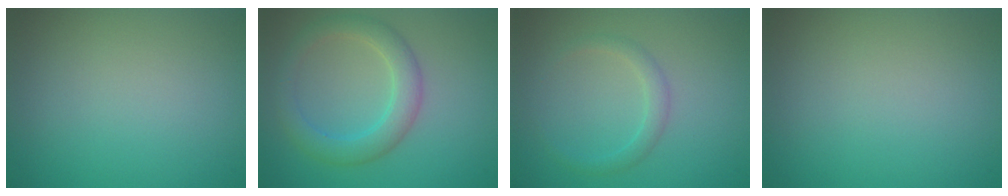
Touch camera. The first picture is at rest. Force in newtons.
{"total": 3.6, "press": 3.6, "slide": 0.2}
{"total": 1.6, "press": 1.6, "slide": 0.1}
{"total": 0.0}